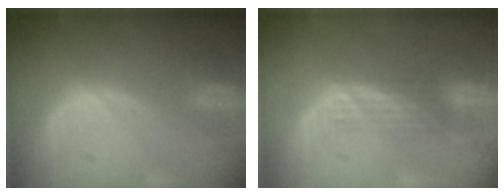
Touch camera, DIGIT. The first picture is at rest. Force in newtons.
{"total": 3.6, "press": 3.0, "slide": 2.0}